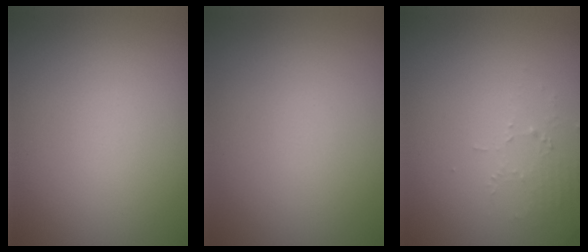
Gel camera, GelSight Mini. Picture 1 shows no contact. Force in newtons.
{"total": 0.0}
{"total": 1.5, "press": 1.5, "slide": 0.2}